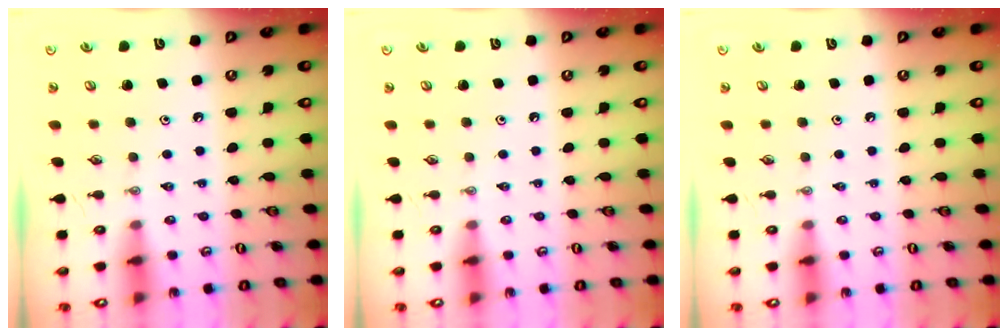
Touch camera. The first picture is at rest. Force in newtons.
{"total": 0.0}
{"total": 0.0}